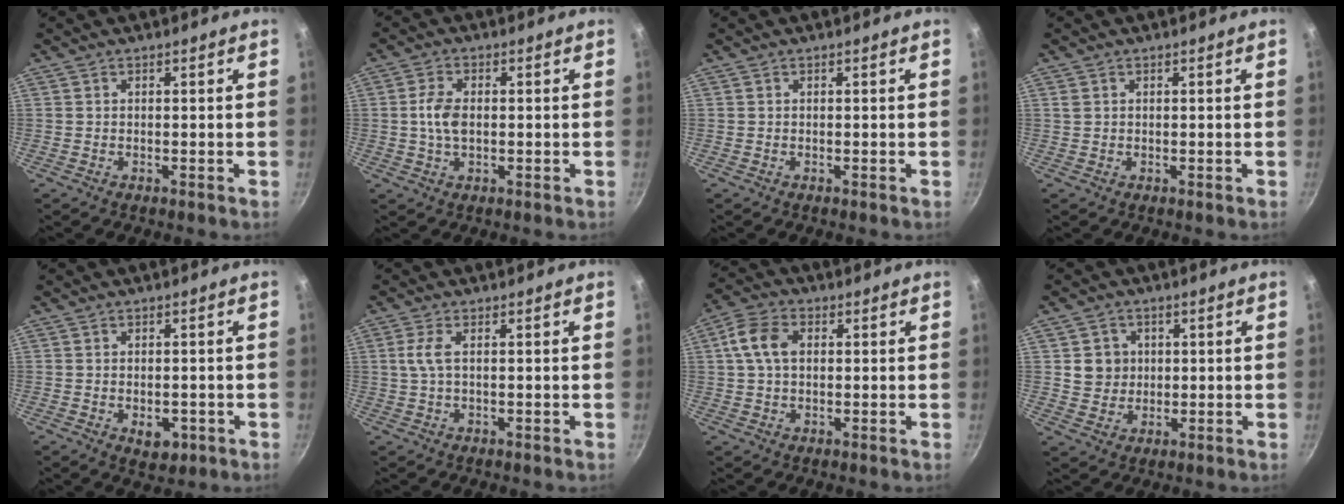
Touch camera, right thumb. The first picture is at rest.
{"total": 5.0, "force": [0.0, 2.9, 4.0], "torque": [-0.077, 0.008, -0.004]}
{"total": 0.0}
{"total": 0.7, "force": [0.3, 0.6, 0.3], "torque": [-0.006, 0.002, 0.006]}
{"total": 4.3, "force": [-1.4, 2.7, 3.1], "torque": [-0.031, 0.004, -0.012]}
{"total": 3.2, "force": [0.4, 1.0, 3.0], "torque": [-0.073, 0.005, 0.008]}
{"total": 7.5, "force": [1.2, 5.1, 5.4], "torque": [-0.103, 0.015, 0.015]}
{"total": 5.3, "force": [1.0, 5.0, 1.6], "torque": [0.002, 0.005, 0.019]}